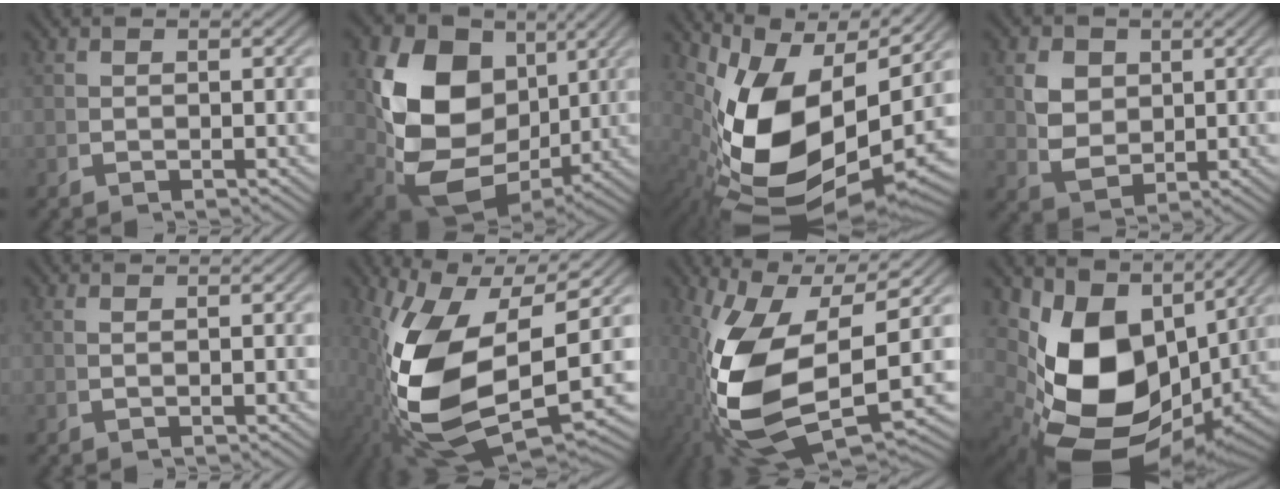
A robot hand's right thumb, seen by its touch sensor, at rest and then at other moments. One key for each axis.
{"total": 17.4, "fx": -1.3, "fy": 12.5, "fz": 12.0, "tx": -0.274, "ty": -0.082, "tz": 0.015}
{"total": 19.4, "fx": -0.6, "fy": 11.9, "fz": 15.3, "tx": -0.304, "ty": -0.071, "tz": 0.033}
{"total": 5.7, "fx": 0.5, "fy": 4.4, "fz": 3.5, "tx": -0.080, "ty": -0.034, "tz": 0.031}
{"total": 0.7, "fx": 0.4, "fy": -0.4, "fz": 0.3, "tx": -0.007, "ty": 0.004, "tz": 0.010}
{"total": 17.9, "fx": -1.6, "fy": 10.2, "fz": 14.6, "tx": -0.302, "ty": -0.065, "tz": 0.013}
{"total": 16.0, "fx": -1.4, "fy": 8.7, "fz": 13.4, "tx": -0.277, "ty": -0.056, "tz": 0.012}
{"total": 17.8, "fx": -1.5, "fy": 11.1, "fz": 13.8, "tx": -0.275, "ty": -0.071, "tz": 0.024}